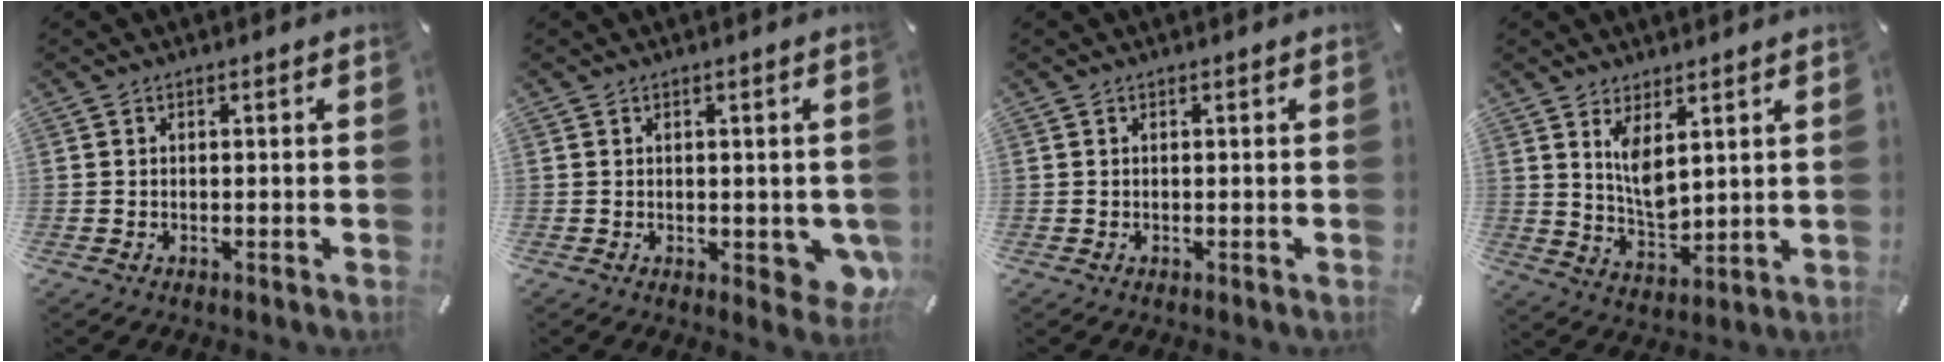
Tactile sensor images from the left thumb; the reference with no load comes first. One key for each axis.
{"total": 4.8, "fx": -0.5, "fy": 2.6, "fz": 4.0, "tx": -0.031, "ty": -0.004, "tz": -0.008}
{"total": 0.0}
{"total": 7.8, "fx": 4.0, "fy": 3.7, "fz": 5.6, "tx": -0.110, "ty": -0.022, "tz": 0.071}